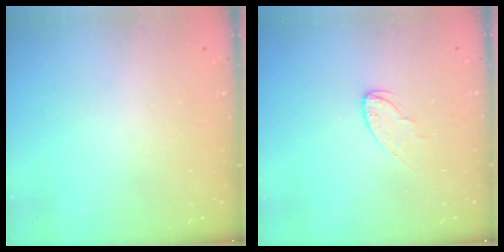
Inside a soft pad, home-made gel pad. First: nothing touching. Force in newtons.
{"total": 4.9, "press": 4.9, "slide": 0.3}